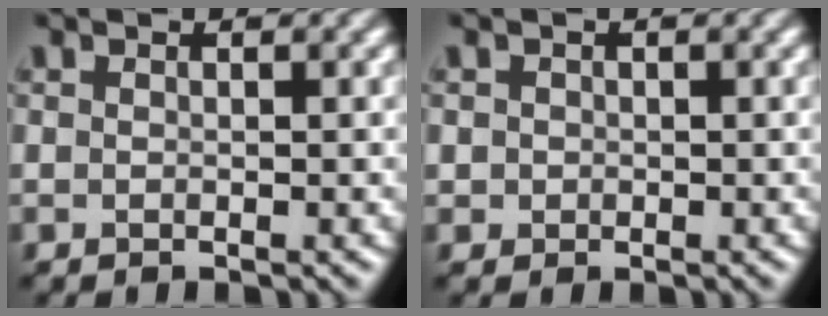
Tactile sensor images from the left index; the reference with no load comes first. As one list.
[{"total": 0.7, "force": [-0.2, 0.7, -0.2], "torque": [0.012, -0.007, -0.002]}]